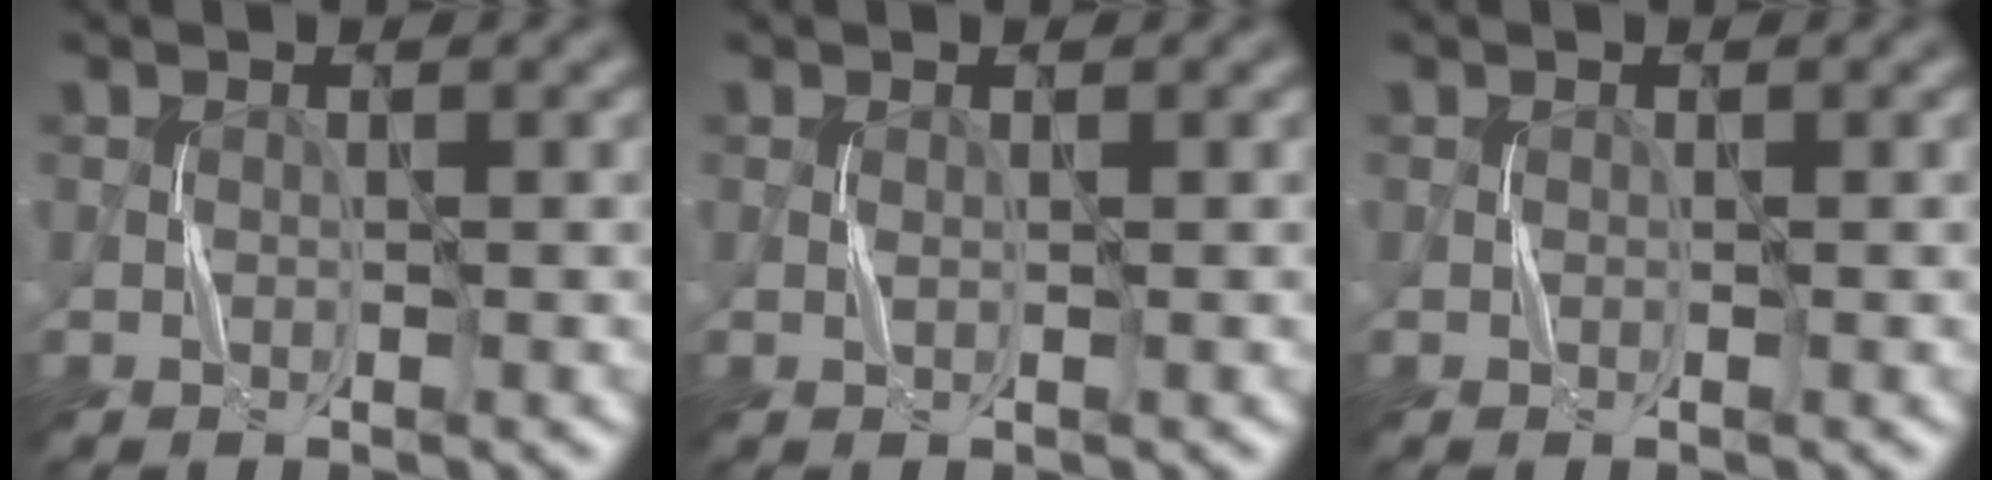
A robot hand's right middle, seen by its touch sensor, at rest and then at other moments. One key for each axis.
{"total": 0.0}
{"total": 0.0}